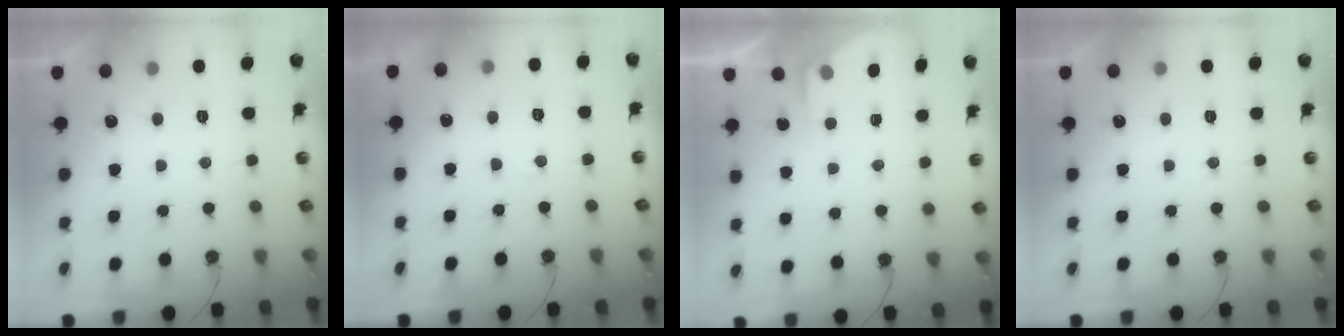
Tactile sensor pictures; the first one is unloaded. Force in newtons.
{"total": 3.9, "press": 3.9, "slide": 0.6}
{"total": 2.4, "press": 2.4, "slide": 0.4}
{"total": 0.0}